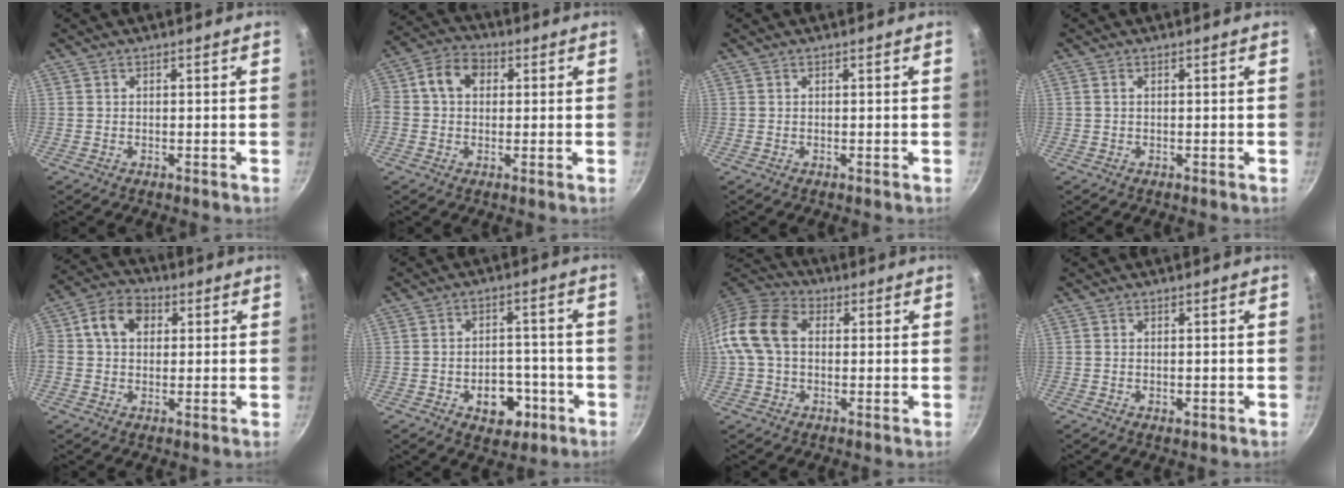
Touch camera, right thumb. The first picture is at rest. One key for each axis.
{"total": 8.4, "fx": 1.4, "fy": 6.4, "fz": 5.2, "tx": -0.080, "ty": 0.020, "tz": 0.002}
{"total": 0.0}
{"total": 0.6, "fx": 0.1, "fy": 0.3, "fz": 0.5, "tx": -0.011, "ty": 0.003, "tz": 0.002}
{"total": 9.0, "fx": 1.8, "fy": 6.9, "fz": 5.5, "tx": -0.081, "ty": 0.017, "tz": 0.009}
{"total": 8.9, "fx": -3.6, "fy": 6.0, "fz": 5.5, "tx": -0.043, "ty": 0.024, "tz": -0.045}
{"total": 12.1, "fx": 1.1, "fy": 8.5, "fz": 8.5, "tx": -0.148, "ty": 0.027, "tz": 0.001}
{"total": 1.2, "fx": -0.4, "fy": 0.6, "fz": 1.0, "tx": -0.015, "ty": 0.000, "tz": -0.005}